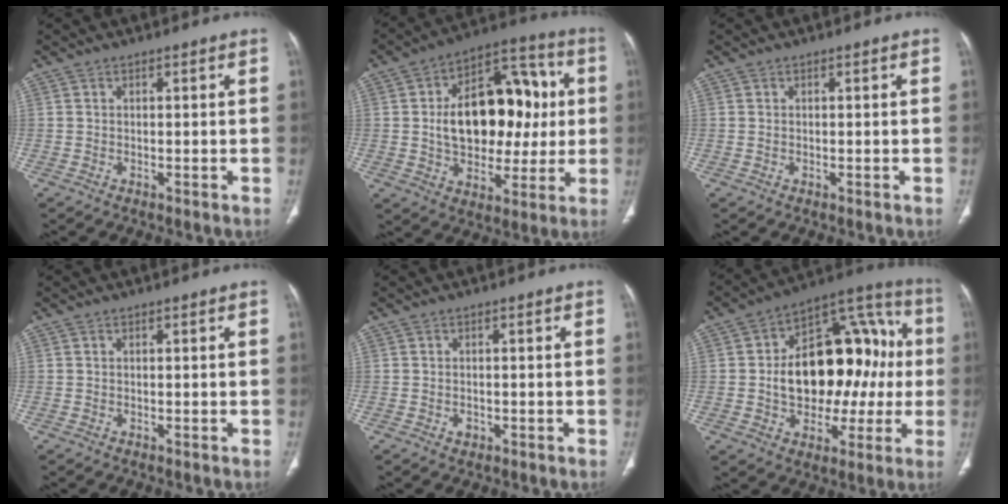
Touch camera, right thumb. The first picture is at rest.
{"total": 21.5, "force": [1.7, 13.9, 16.3], "torque": [-0.203, 0.027, 0.031]}
{"total": 0.0}
{"total": 0.0}
{"total": 1.2, "force": [-0.5, 0.9, 0.6], "torque": [-0.004, 0.003, -0.006]}
{"total": 23.8, "force": [0.3, 15.0, 18.5], "torque": [-0.231, 0.047, 0.013]}